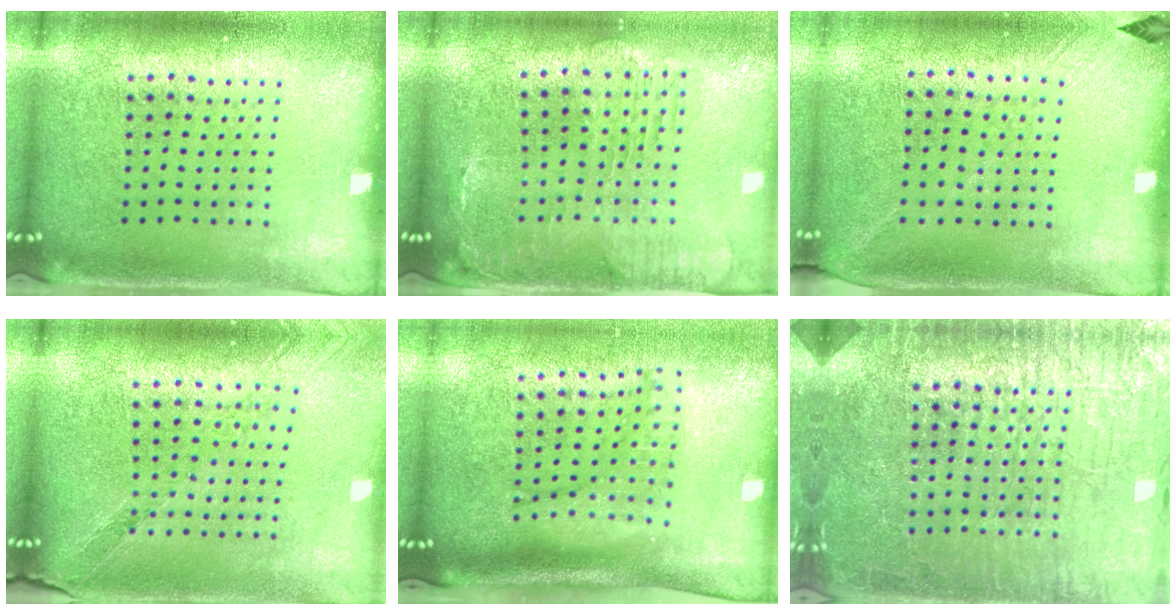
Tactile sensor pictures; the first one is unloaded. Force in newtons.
{"total": 1.2, "press": 1.1, "slide": 0.4}
{"total": 1.3, "press": 1.0, "slide": 0.9}
{"total": 1.2, "press": 1.2, "slide": 0.2}
{"total": 1.4, "press": 1.3, "slide": 0.6}
{"total": 7.1, "press": 7.1, "slide": 1.1}